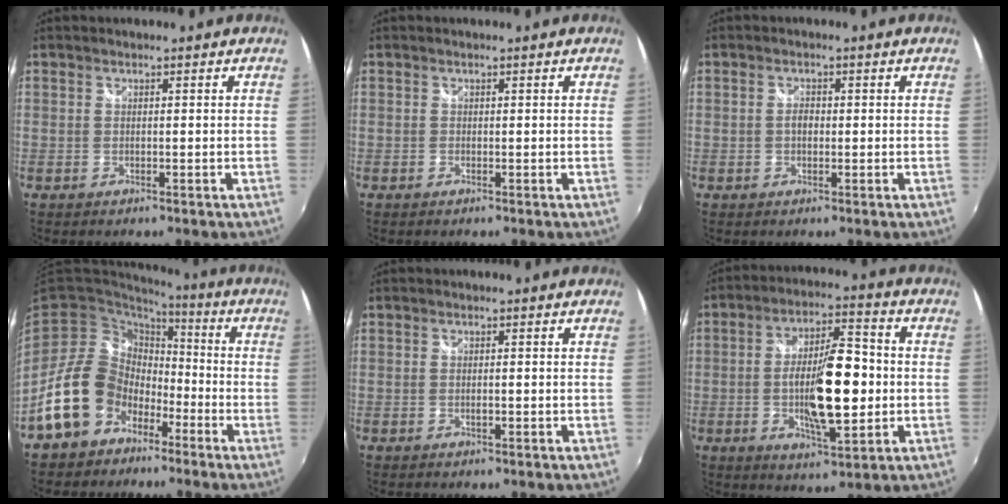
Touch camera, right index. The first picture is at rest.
{"total": 0.0}
{"total": 1.6, "force": [-0.1, 1.2, 1.1], "torque": [-0.020, 0.003, -0.004]}
{"total": 16.2, "force": [-7.7, 12.7, 6.5], "torque": [-0.153, 0.025, -0.122]}
{"total": 0.9, "force": [-0.1, 0.3, 0.9], "torque": [-0.016, -0.001, -0.002]}
{"total": 14.9, "force": [-1.7, 4.6, 14.0], "torque": [-0.239, 0.000, -0.026]}